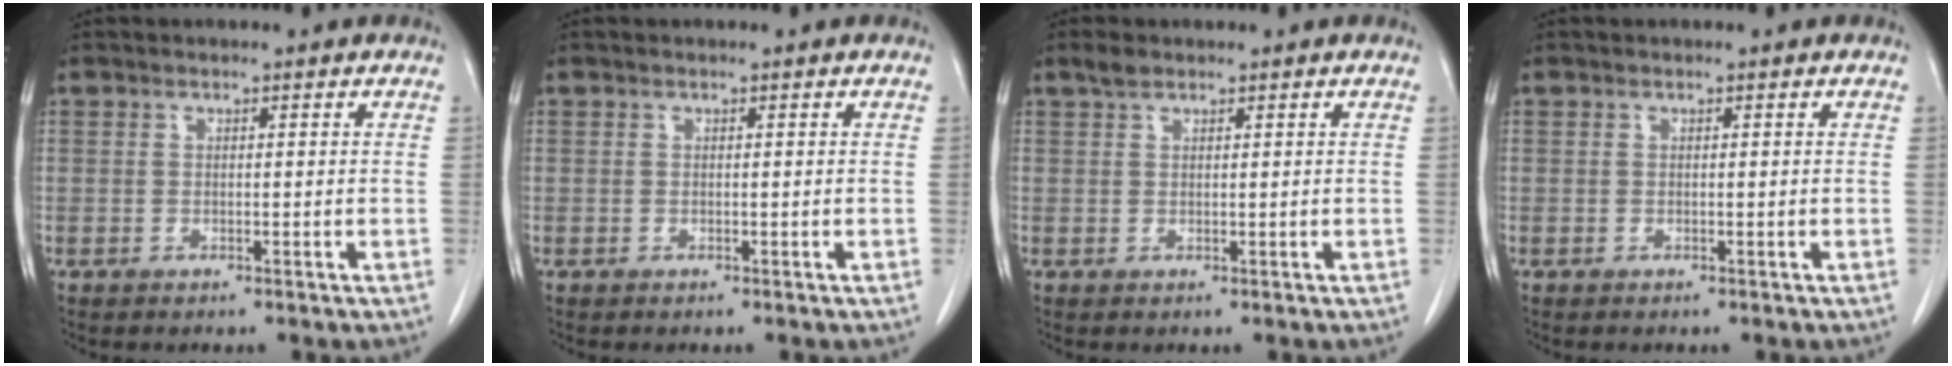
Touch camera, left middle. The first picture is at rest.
{"total": 0.0}
{"total": 1.5, "force": [1.2, 0.6, 0.6], "torque": [-0.015, 0.006, 0.023]}
{"total": 0.0}